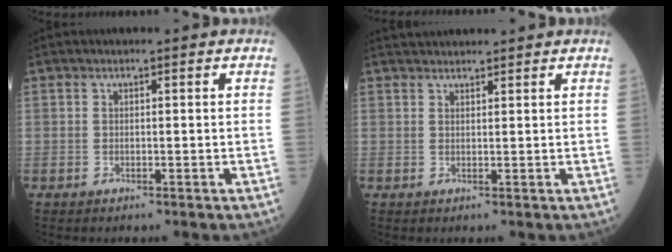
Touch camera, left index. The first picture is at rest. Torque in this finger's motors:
{"motor_torque": [0.10, -0.69, 0.11, 0.02]}